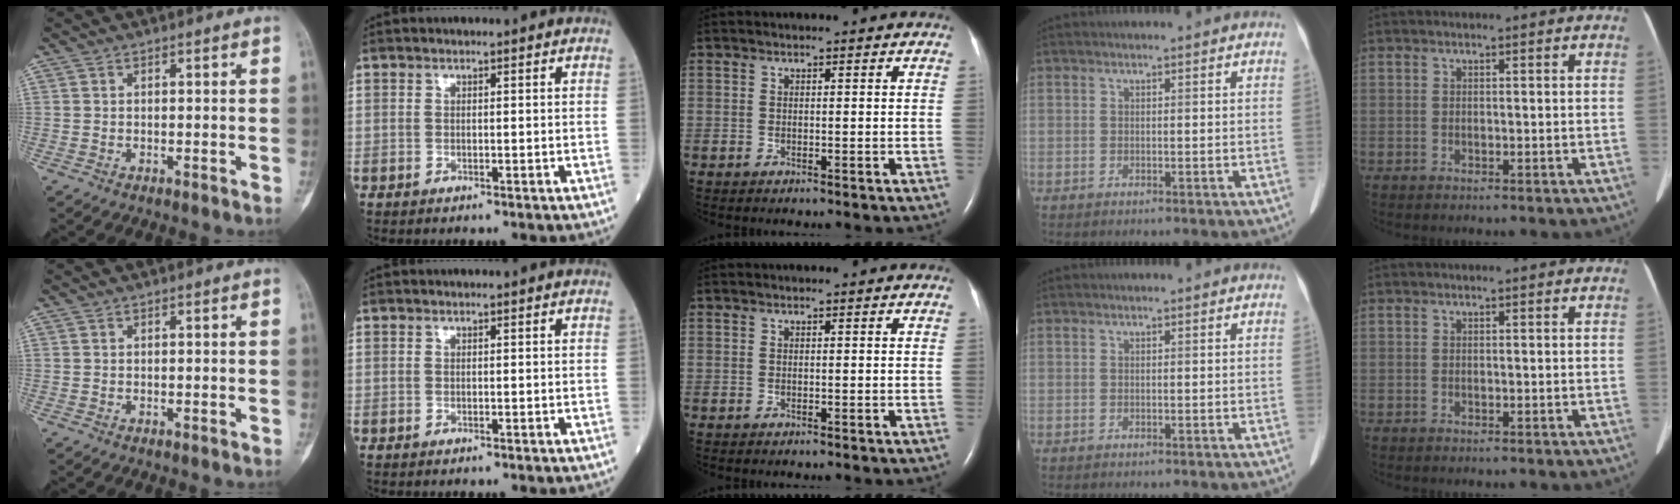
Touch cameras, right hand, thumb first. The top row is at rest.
{}